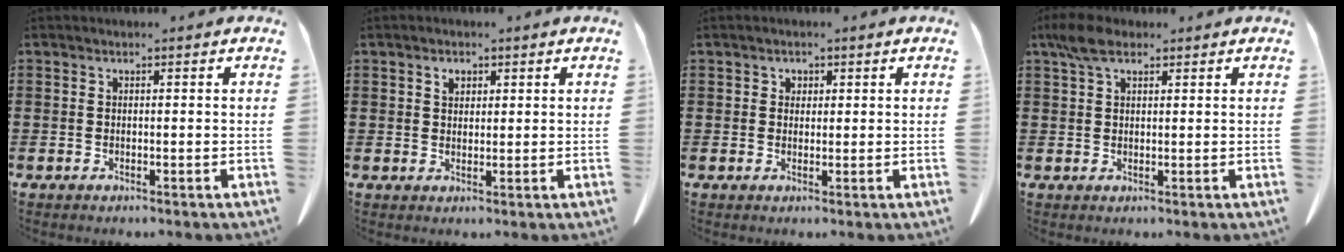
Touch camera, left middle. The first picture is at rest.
{"total": 1.8, "force": [1.0, 1.1, 1.0], "torque": [-0.015, 0.001, 0.017]}
{"total": 1.0, "force": [0.5, 0.9, 0.2], "torque": [-0.006, 0.004, 0.010]}
{"total": 3.1, "force": [1.8, 1.4, 2.1], "torque": [-0.048, 0.006, 0.032]}